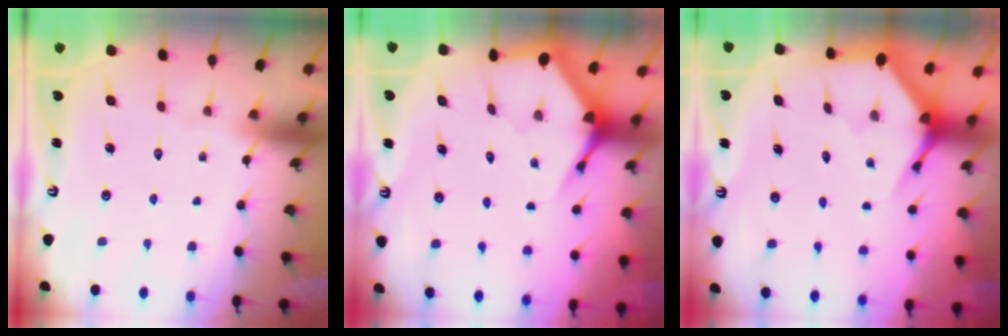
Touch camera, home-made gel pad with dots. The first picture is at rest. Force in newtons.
{"total": 3.9, "press": 3.9, "slide": 0.5}
{"total": 5.1, "press": 5.1, "slide": 0.4}